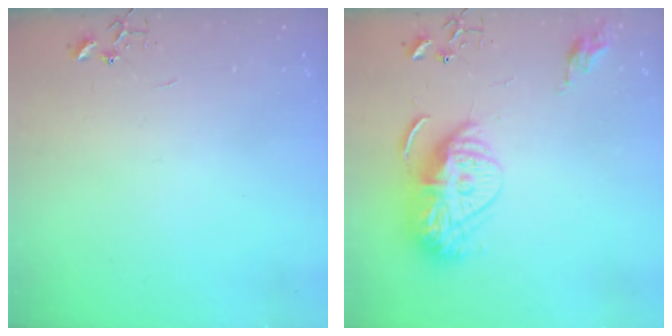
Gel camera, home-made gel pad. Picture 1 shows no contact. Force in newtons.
{"total": 15.5, "press": 15.4, "slide": 1.4}